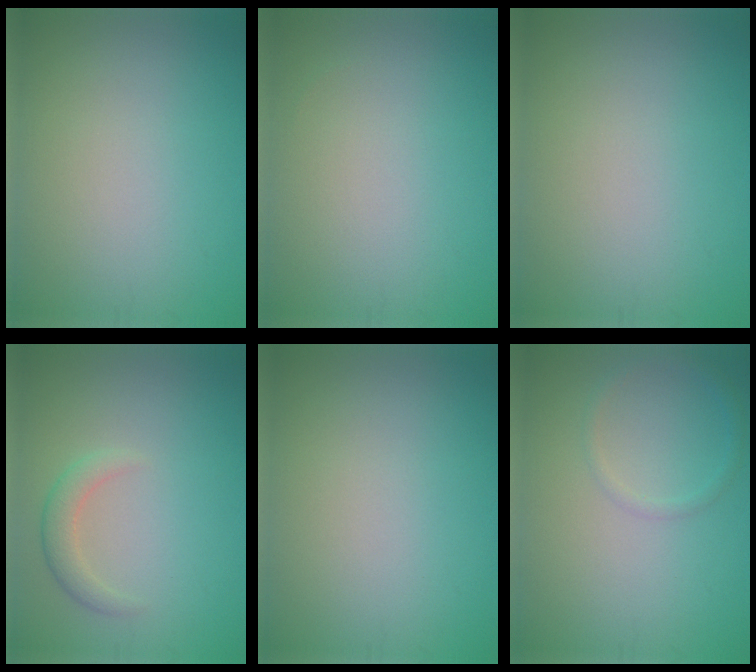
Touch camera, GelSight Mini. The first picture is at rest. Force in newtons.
{"total": 0.0}
{"total": 0.0}
{"total": 2.0, "press": 2.0, "slide": 0.1}
{"total": 0.0}
{"total": 1.1, "press": 1.1, "slide": 0.1}